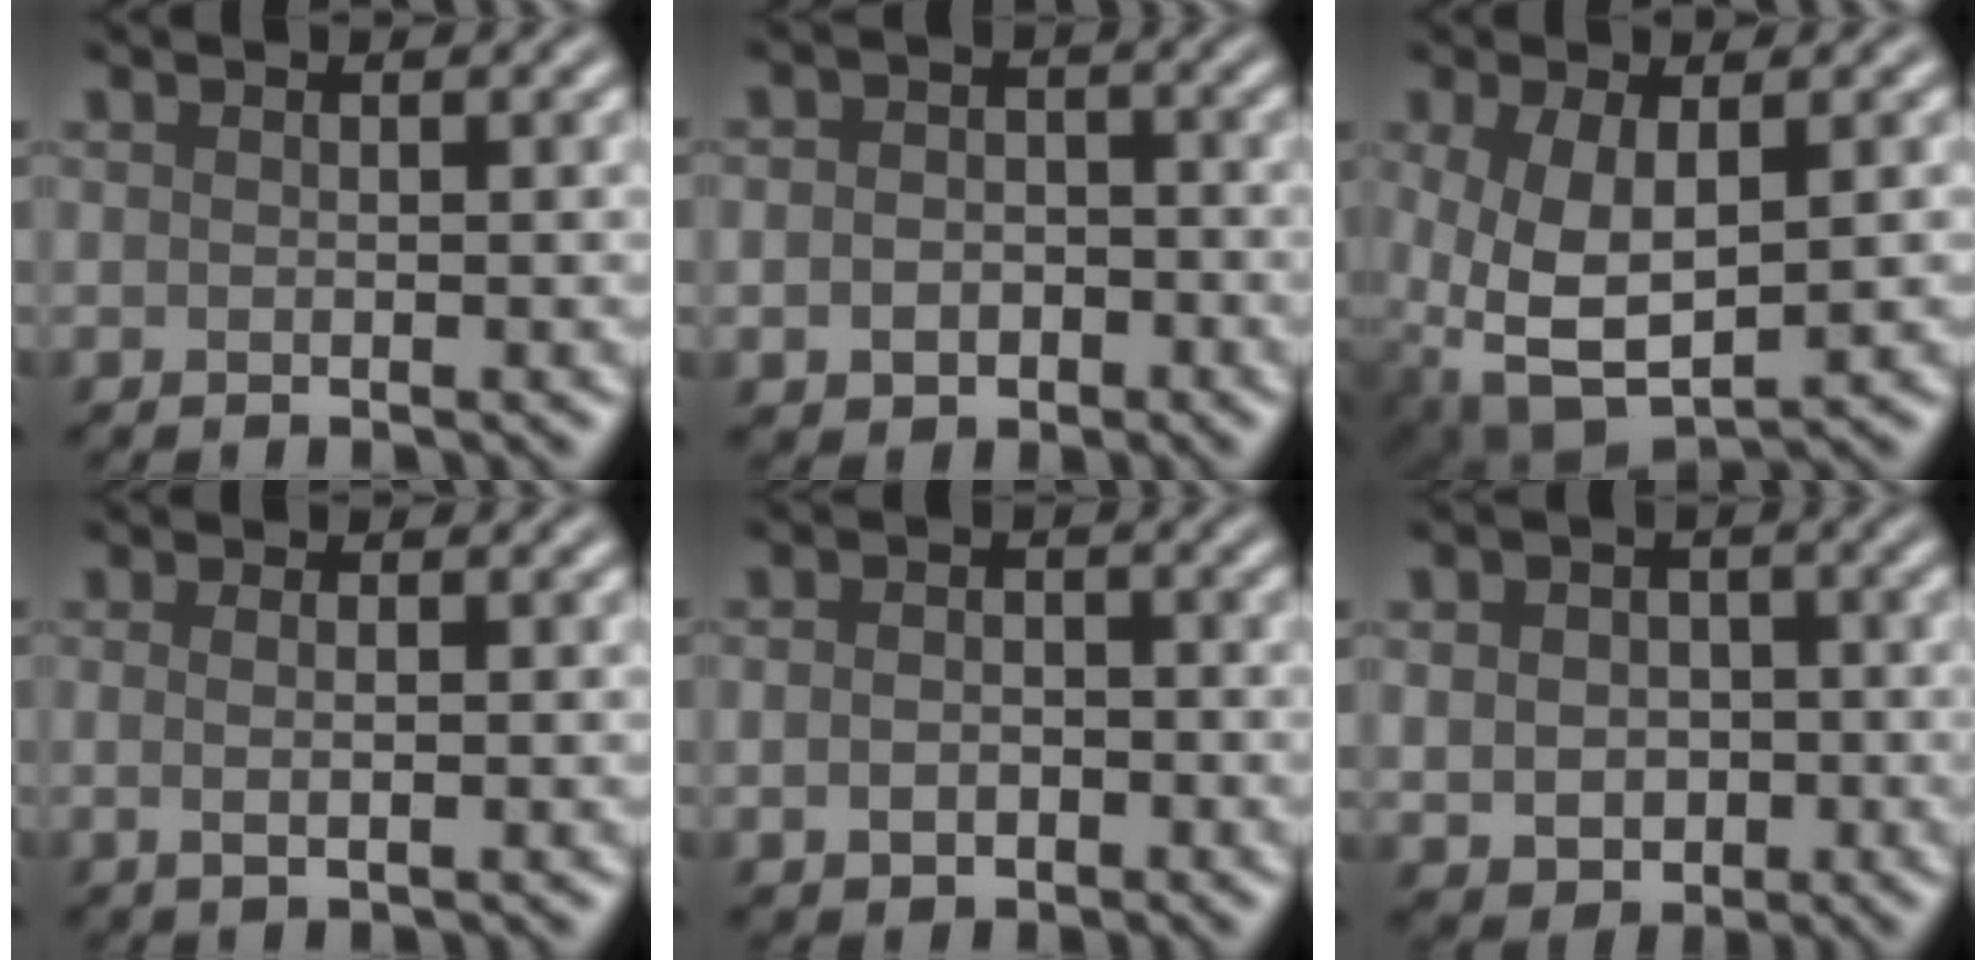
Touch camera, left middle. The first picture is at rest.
{"total": 3.2, "force": [-1.0, 2.5, 1.6], "torque": [-0.007, -0.005, -0.024]}
{"total": 7.1, "force": [-0.5, 3.8, 5.9], "torque": [-0.142, -0.016, 0.002]}
{"total": 1.3, "force": [0.0, 0.4, 1.3], "torque": [-0.021, -0.005, -0.001]}
{"total": 2.2, "force": [-0.6, 1.7, 1.3], "torque": [-0.023, -0.003, -0.015]}
{"total": 4.6, "force": [-0.4, 3.7, 2.7], "torque": [-0.040, -0.007, -0.005]}